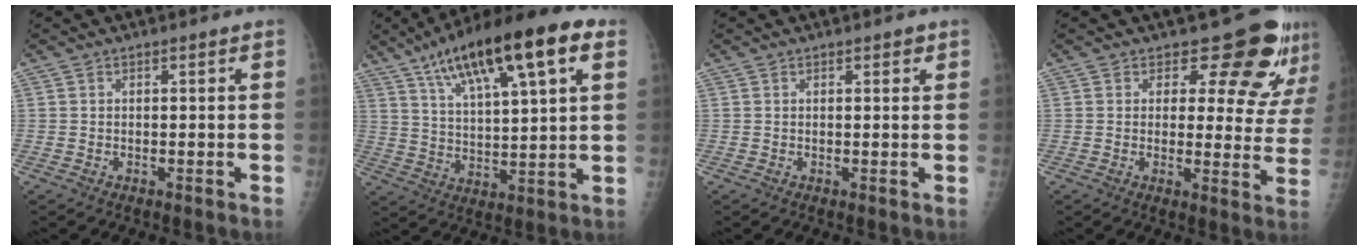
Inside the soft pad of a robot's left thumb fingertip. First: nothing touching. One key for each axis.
{"total": 21.1, "fx": 10.7, "fy": 6.1, "fz": 17.1, "tx": -0.263, "ty": -0.007, "tz": 0.176}
{"total": 1.4, "fx": 0.8, "fy": 0.6, "fz": 1.0, "tx": -0.005, "ty": -0.001, "tz": 0.008}
{"total": 11.8, "fx": 10.1, "fy": 5.0, "fz": 3.4, "tx": 0.003, "ty": -0.074, "tz": 0.100}